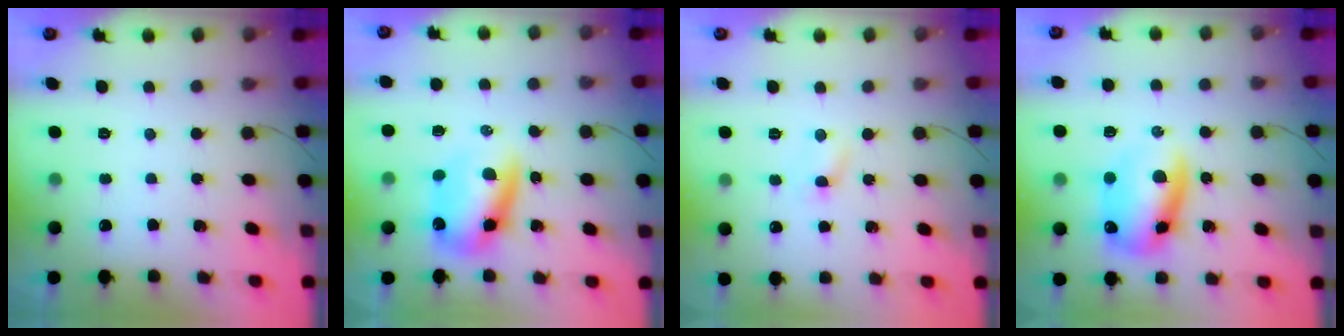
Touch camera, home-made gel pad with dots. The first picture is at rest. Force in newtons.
{"total": 8.5, "press": 8.4, "slide": 1.6}
{"total": 3.7, "press": 3.5, "slide": 1.1}
{"total": 13.4, "press": 13.1, "slide": 2.9}